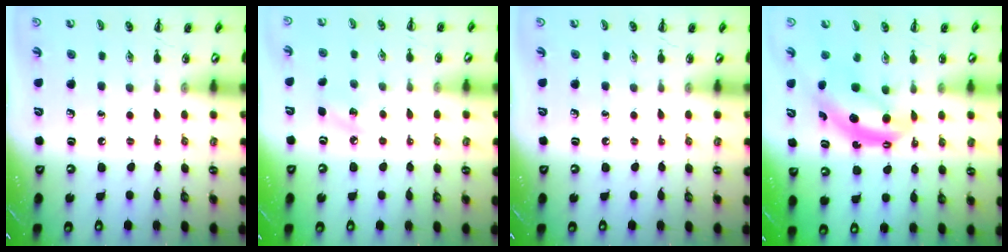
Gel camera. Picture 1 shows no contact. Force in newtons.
{"total": 4.6, "press": 4.4, "slide": 1.3}
{"total": 0.0}
{"total": 6.1, "press": 6.0, "slide": 1.3}